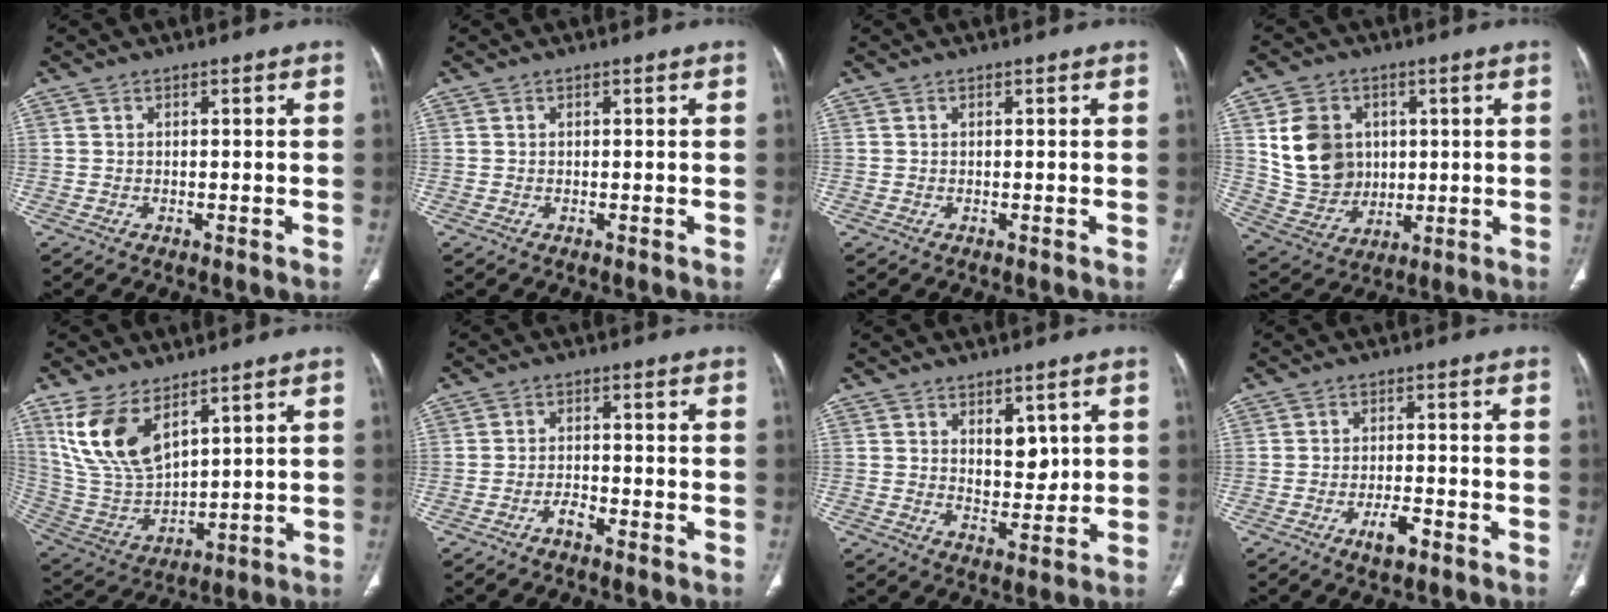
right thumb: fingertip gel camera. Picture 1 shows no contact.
{"total": 0.0}
{"total": 0.0}
{"total": 13.2, "force": [2.9, 10.9, 6.9], "torque": [-0.091, -0.009, 0.070]}
{"total": 14.1, "force": [7.9, 6.9, 9.5], "torque": [-0.178, -0.033, 0.178]}
{"total": 2.4, "force": [-1.8, 0.8, 1.4], "torque": [-0.030, 0.014, -0.035]}
{"total": 5.5, "force": [1.9, 3.3, 4.0], "torque": [-0.039, -0.021, 0.037]}
{"total": 4.2, "force": [-2.4, 1.5, 3.1], "torque": [-0.054, 0.010, -0.039]}